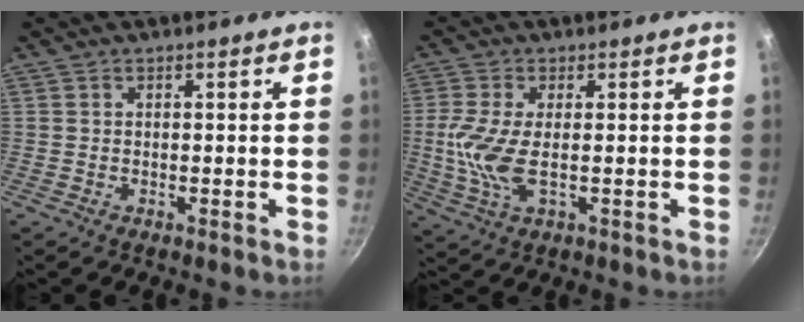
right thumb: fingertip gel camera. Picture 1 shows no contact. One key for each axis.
{"total": 7.9, "fx": -0.2, "fy": 3.1, "fz": 7.2, "tx": -0.167, "ty": -0.004, "tz": -0.006}